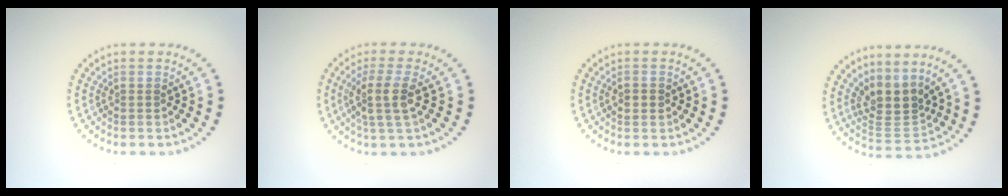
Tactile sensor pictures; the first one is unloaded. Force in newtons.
{"total": 3.1, "press": 2.5, "slide": 2.0}
{"total": 1.5, "press": 1.5, "slide": 0.0}
{"total": 3.4, "press": 2.6, "slide": 2.1}